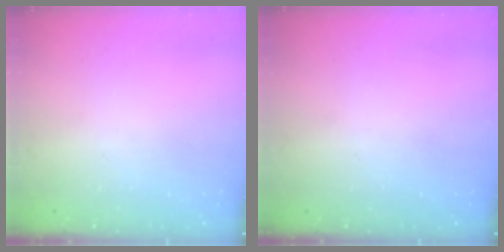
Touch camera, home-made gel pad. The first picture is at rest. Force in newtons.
{"total": 0.0}